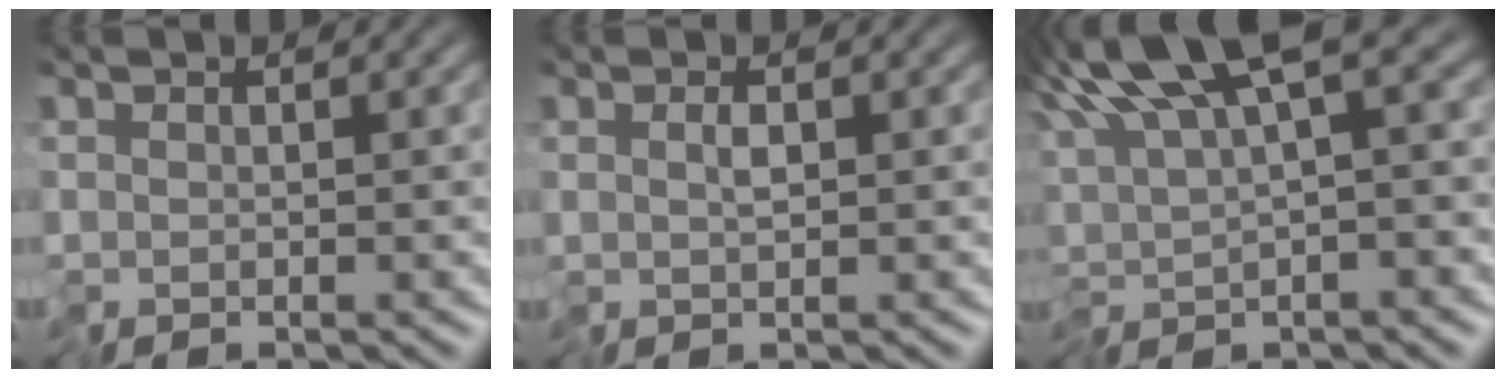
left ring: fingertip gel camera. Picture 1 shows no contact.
{"total": 0.9, "force": [-0.2, 0.1, 0.9], "torque": [-0.015, 0.002, -0.003]}
{"total": 9.5, "force": [3.7, 2.6, 8.4], "torque": [-0.161, 0.013, 0.064]}